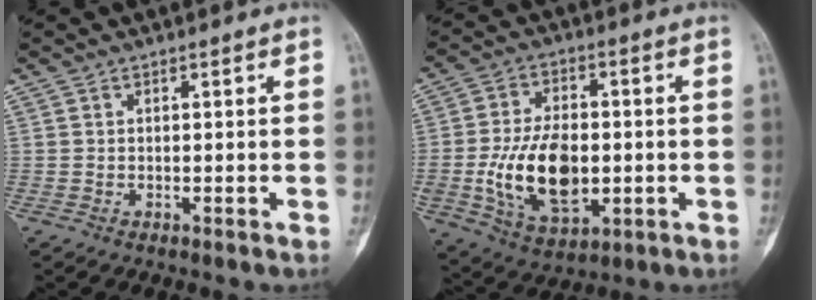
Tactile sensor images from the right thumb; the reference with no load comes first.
{"total": 16.0, "force": [-1.8, 9.5, 12.8], "torque": [-0.215, 0.000, -0.017]}